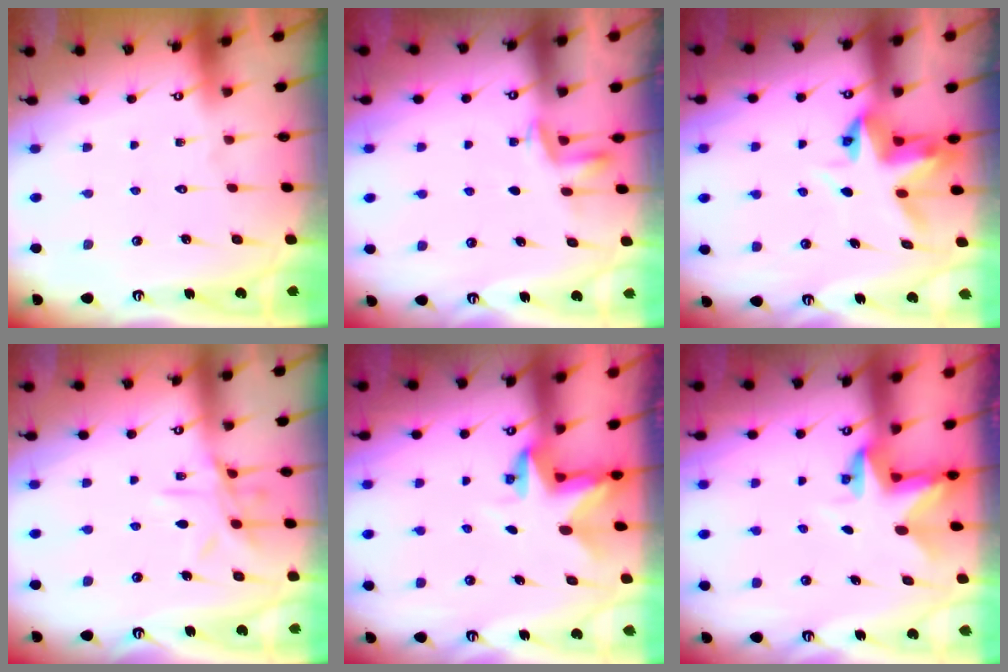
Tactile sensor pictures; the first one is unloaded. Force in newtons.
{"total": 3.2, "press": 3.2, "slide": 0.6}
{"total": 5.1, "press": 5.0, "slide": 0.3}
{"total": 10.1, "press": 10.1, "slide": 0.8}
{"total": 2.8, "press": 2.8, "slide": 0.2}
{"total": 3.1, "press": 3.1, "slide": 0.2}